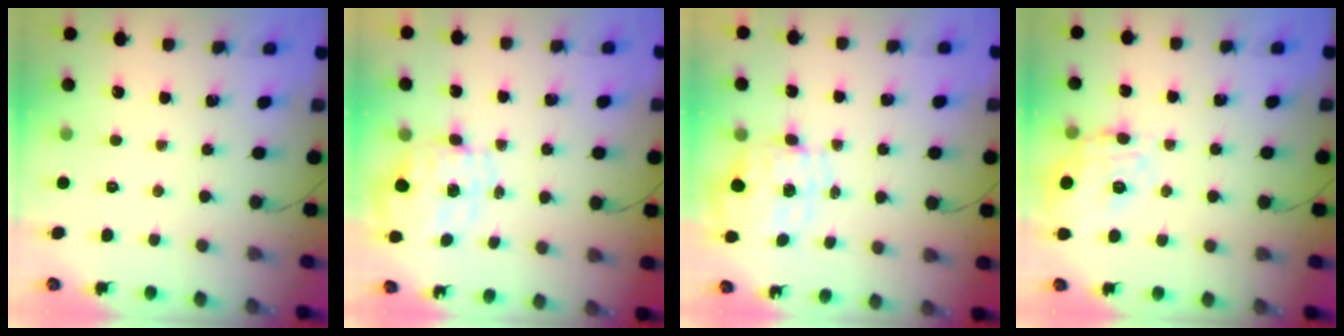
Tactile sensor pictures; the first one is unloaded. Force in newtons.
{"total": 1.9, "press": 1.5, "slide": 1.1}
{"total": 1.8, "press": 1.4, "slide": 1.1}
{"total": 15.0, "press": 14.9, "slide": 1.2}